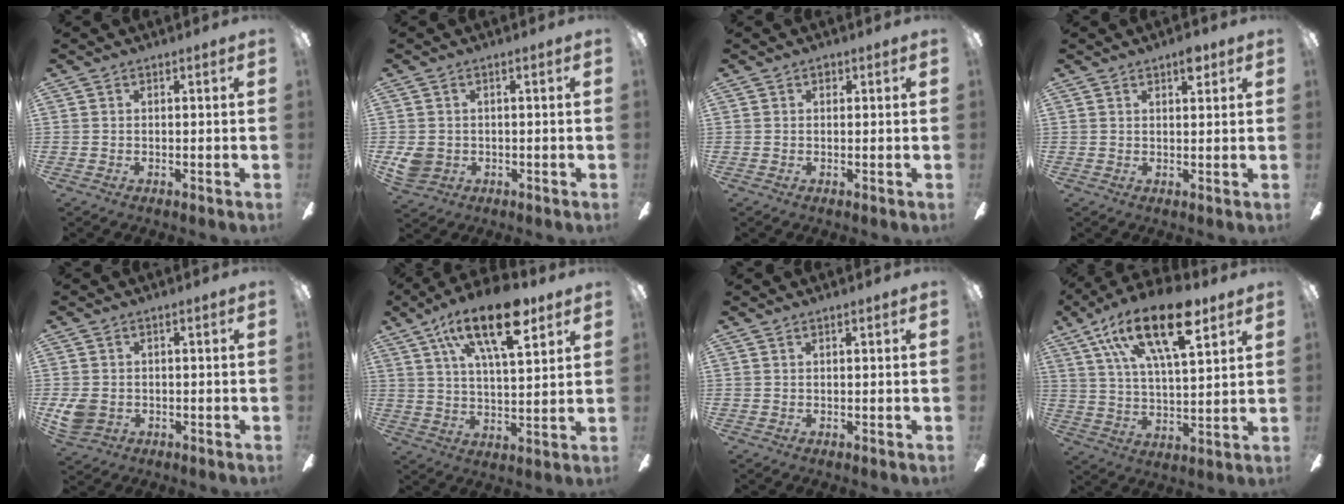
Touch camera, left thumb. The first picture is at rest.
{"total": 3.8, "force": [-0.4, 3.4, 1.8], "torque": [-0.038, -0.001, -0.008]}
{"total": 0.9, "force": [0.5, 0.7, 0.4], "torque": [-0.009, 0.003, 0.008]}
{"total": 3.4, "force": [2.4, 1.1, 2.1], "torque": [-0.022, -0.007, 0.038]}
{"total": 4.6, "force": [-0.8, 3.7, 2.6], "torque": [-0.063, 0.004, -0.015]}
{"total": 19.1, "force": [10.9, 7.4, 13.8], "torque": [-0.228, -0.035, 0.178]}
{"total": 0.7, "force": [0.5, 0.1, 0.4], "torque": [-0.008, 0.002, 0.009]}
{"total": 21.5, "force": [12.0, 8.3, 15.7], "torque": [-0.285, -0.044, 0.195]}